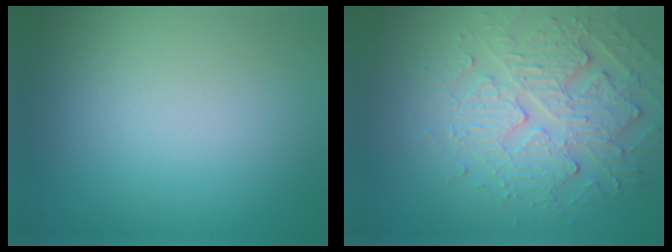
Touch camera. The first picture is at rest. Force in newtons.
{"total": 4.7, "press": 4.2, "slide": 2.2}